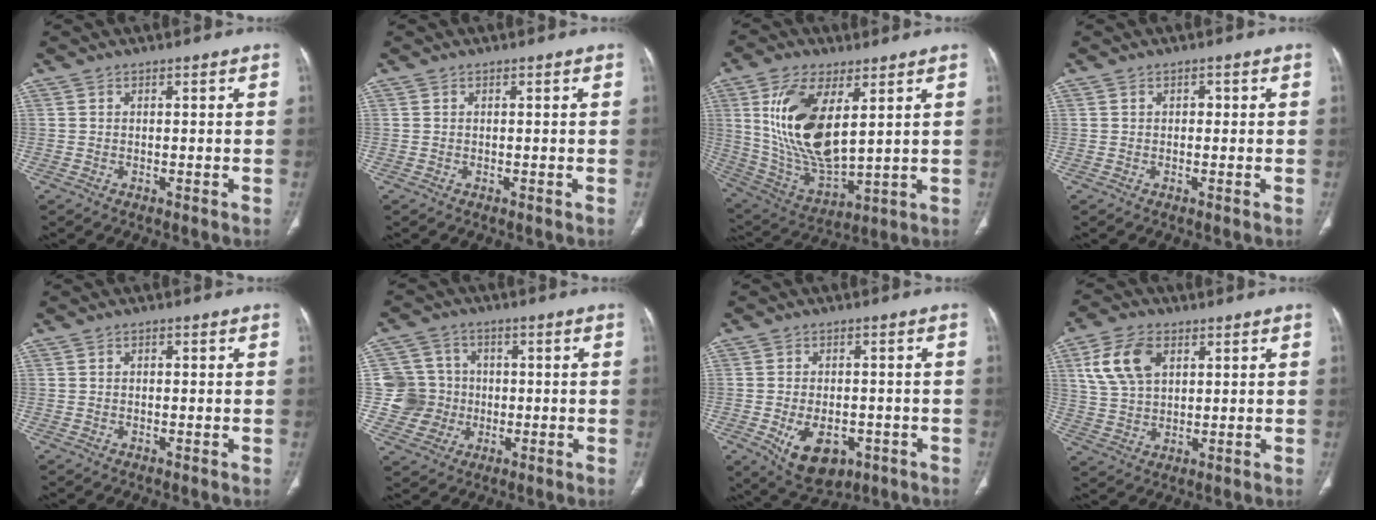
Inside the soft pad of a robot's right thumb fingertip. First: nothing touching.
{"total": 0.0}
{"total": 18.5, "force": [5.3, 8.6, 15.5], "torque": [-0.297, -0.026, 0.117]}
{"total": 0.9, "force": [0.1, 0.7, 0.6], "torque": [-0.004, 0.003, -0.001]}
{"total": 0.7, "force": [0.1, 0.5, 0.5], "torque": [-0.005, 0.003, 0.000]}
{"total": 9.5, "force": [-0.6, 9.3, 1.6], "torque": [0.004, 0.016, -0.010]}
{"total": 10.3, "force": [-3.9, 6.5, 7.1], "torque": [-0.098, 0.007, -0.043]}
{"total": 10.3, "force": [3.8, 6.5, 7.0], "torque": [-0.129, -0.002, 0.077]}